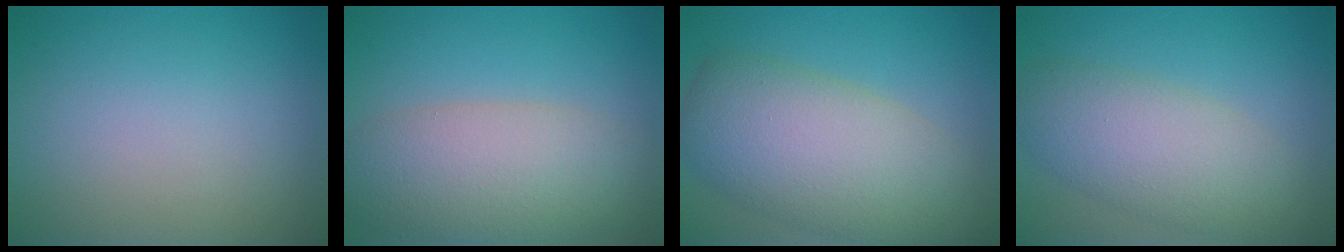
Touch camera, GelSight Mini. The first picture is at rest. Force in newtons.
{"total": 7.4, "press": 7.4, "slide": 0.3}
{"total": 9.6, "press": 9.6, "slide": 0.5}
{"total": 6.0, "press": 6.0, "slide": 0.2}